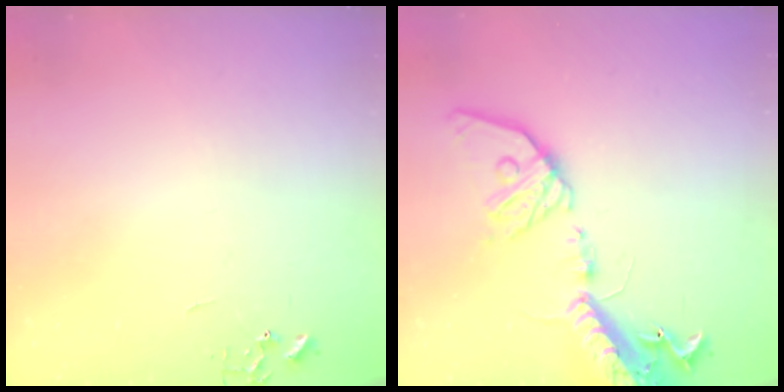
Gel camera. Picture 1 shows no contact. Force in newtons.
{"total": 20.9, "press": 20.4, "slide": 4.4}